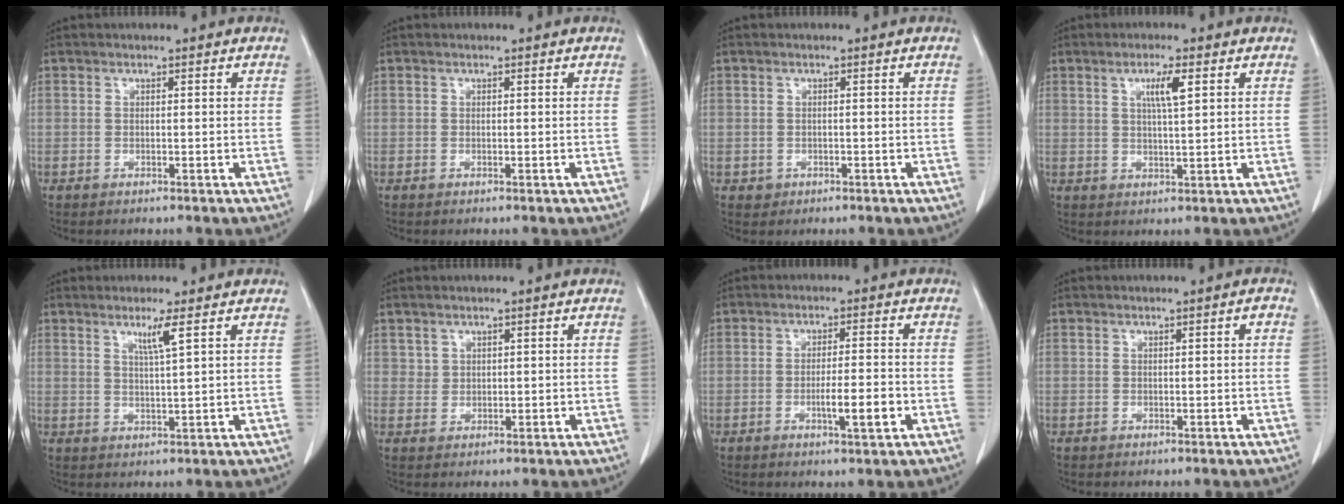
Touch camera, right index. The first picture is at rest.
{"total": 0.0}
{"total": 1.2, "force": [-0.5, 1.1, 0.1], "torque": [-0.002, 0.004, -0.003]}
{"total": 4.1, "force": [1.7, 0.0, 3.7], "torque": [-0.065, -0.001, 0.030]}
{"total": 3.3, "force": [1.8, -0.9, 2.6], "torque": [-0.052, -0.008, 0.037]}
{"total": 1.5, "force": [0.9, 1.1, 0.1], "torque": [0.013, 0.001, 0.012]}
{"total": 4.9, "force": [-1.6, 0.3, 4.7], "torque": [-0.077, -0.005, -0.024]}
{"total": 0.9, "force": [0.1, -0.2, 0.9], "torque": [-0.014, 0.002, 0.002]}